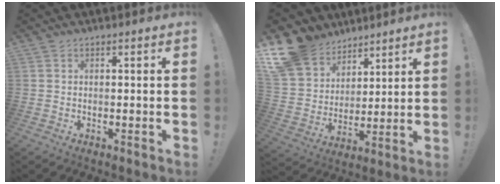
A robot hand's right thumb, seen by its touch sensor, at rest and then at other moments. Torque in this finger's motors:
{"motor_torque": [-0.85, 1.46, 0.00, 1.23, 0.25]}